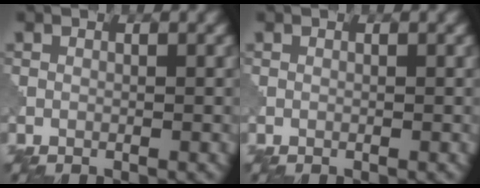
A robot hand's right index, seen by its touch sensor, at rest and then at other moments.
{"total": 0.0}